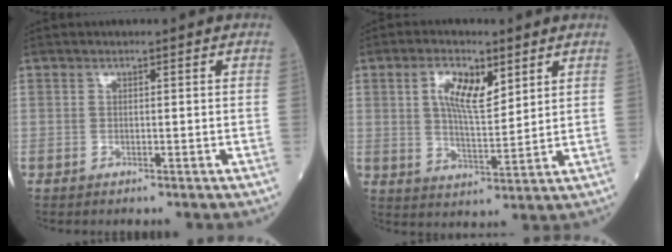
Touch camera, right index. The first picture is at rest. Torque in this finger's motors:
{"motor_torque": [0.71, 0.28, 0.47, 0.13]}